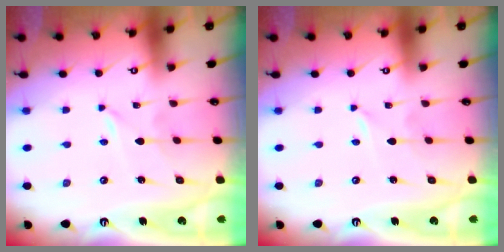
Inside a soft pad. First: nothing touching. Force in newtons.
{"total": 0.0}